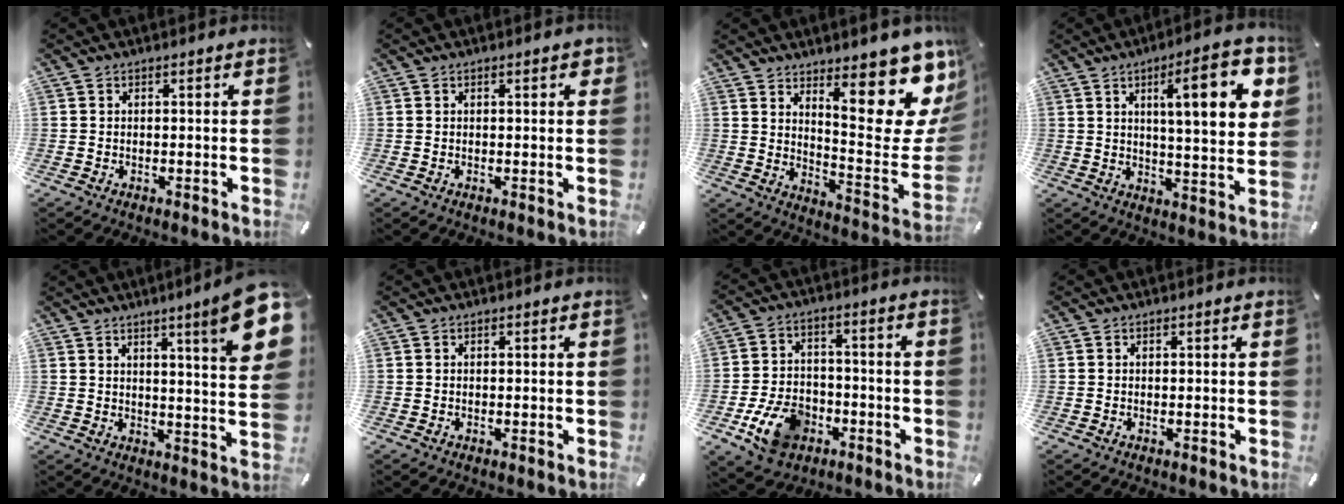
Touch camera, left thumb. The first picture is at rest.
{"total": 1.8, "force": [0.6, 0.5, 1.7], "torque": [-0.026, 0.001, 0.006]}
{"total": 19.9, "force": [12.6, 6.3, 14.1], "torque": [-0.173, -0.112, 0.200]}
{"total": 17.3, "force": [6.4, 4.3, 15.5], "torque": [-0.223, -0.024, 0.088]}
{"total": 14.0, "force": [7.3, 1.6, 11.8], "torque": [-0.167, -0.043, 0.109]}
{"total": 0.0}
{"total": 11.6, "force": [-5.2, 8.1, 6.4], "torque": [-0.123, 0.030, -0.089]}
{"total": 0.0}